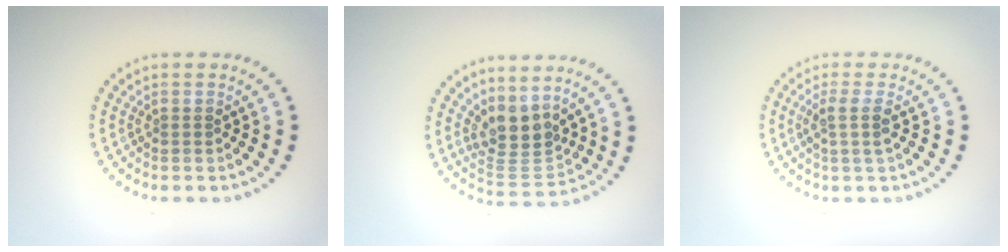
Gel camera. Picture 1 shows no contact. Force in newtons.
{"total": 3.7, "press": 3.0, "slide": 2.1}
{"total": 2.0, "press": 1.6, "slide": 1.2}